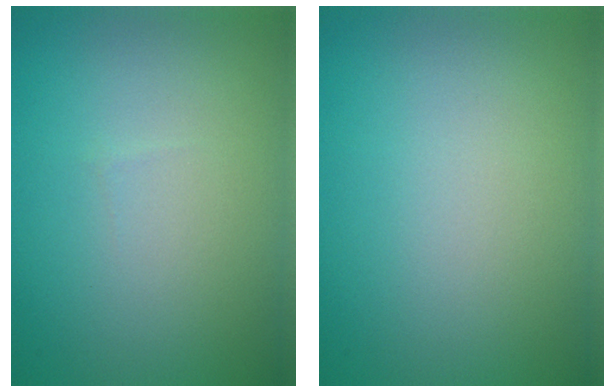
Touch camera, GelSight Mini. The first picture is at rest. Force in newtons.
{"total": 0.0}